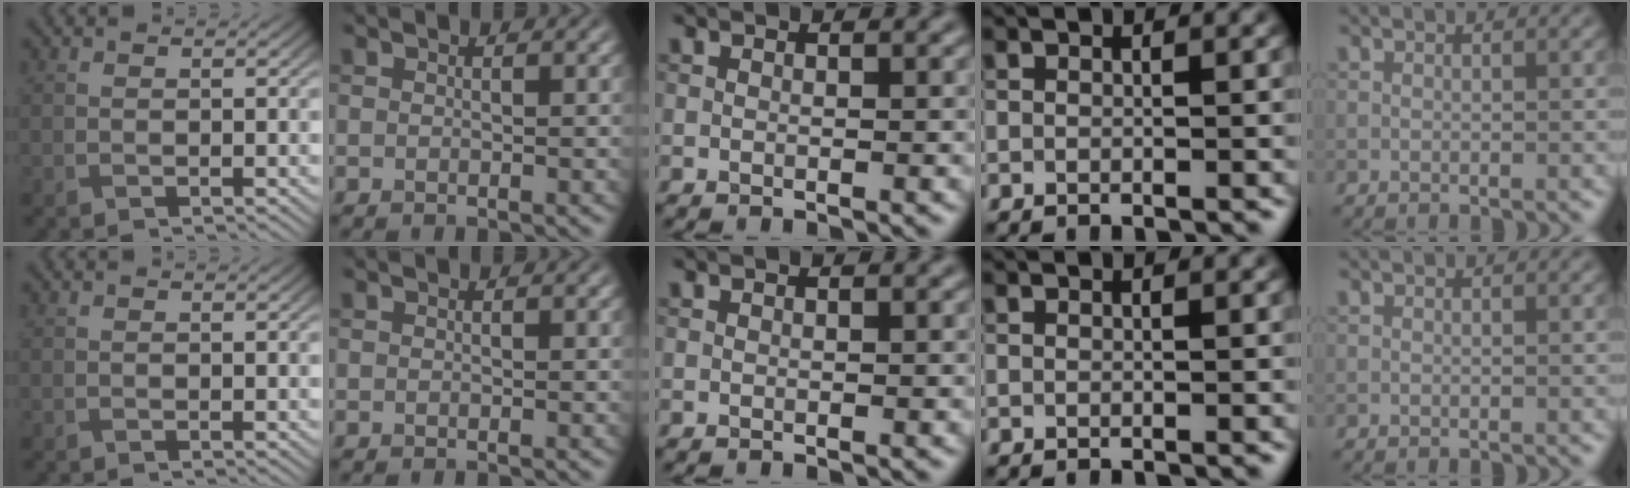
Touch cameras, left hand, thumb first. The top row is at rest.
{}